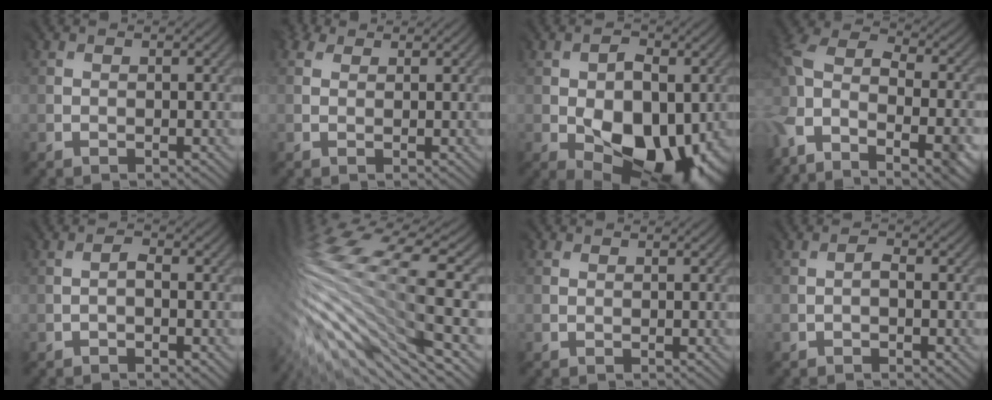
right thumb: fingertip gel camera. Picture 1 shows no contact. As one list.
[{"total": 2.1, "force": [1.3, 1.4, 0.9], "torque": [-0.020, 0.010, 0.023]}, {"total": 12.1, "force": [-2.5, 7.9, 8.9], "torque": [-0.122, -0.026, -0.031]}, {"total": 11.4, "force": [-6.9, 5.9, 6.9], "torque": [-0.168, -0.004, -0.122]}, {"total": 1.7, "force": [-1.2, 0.3, 1.1], "torque": [-0.020, 0.001, -0.018]}, {"total": 14.5, "force": [-2.0, 4.1, 13.7], "torque": [-0.303, 0.008, -0.028]}, {"total": 0.7, "force": [0.2, 0.6, 0.3], "torque": [-0.006, 0.001, 0.001]}, {"total": 1.4, "force": [-1.1, 0.4, 0.8], "torque": [-0.013, 0.000, -0.015]}]